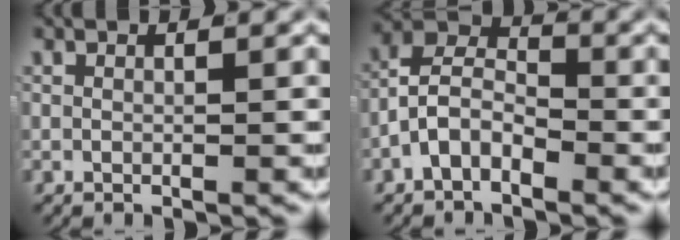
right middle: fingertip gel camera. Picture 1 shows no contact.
{"total": 6.0, "force": [-0.6, 4.8, 3.5], "torque": [-0.051, -0.001, -0.033]}